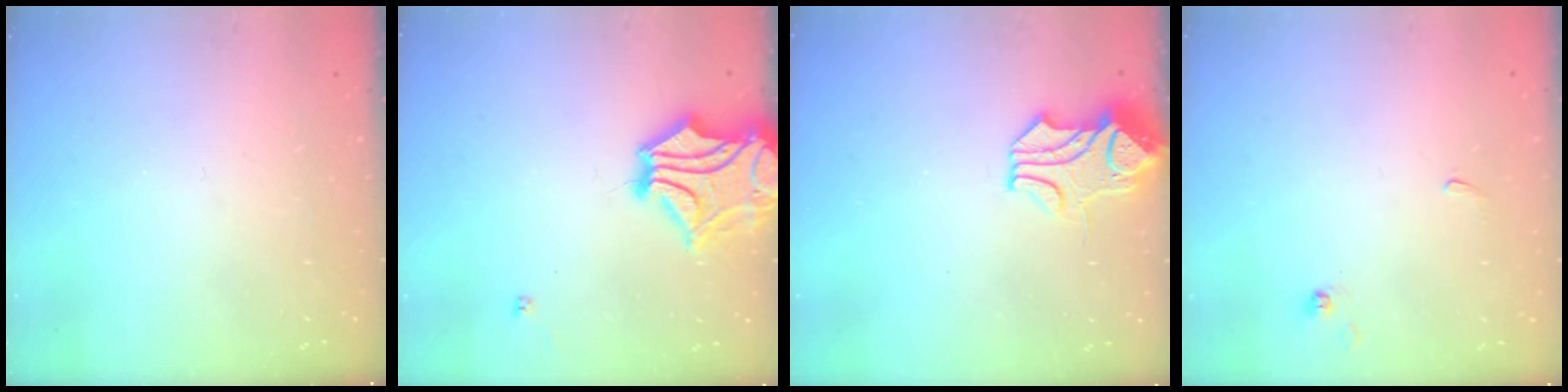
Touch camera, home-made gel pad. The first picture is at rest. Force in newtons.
{"total": 7.3, "press": 6.9, "slide": 2.2}
{"total": 1.6, "press": 0.9, "slide": 1.3}
{"total": 0.9, "press": 0.9, "slide": 0.2}